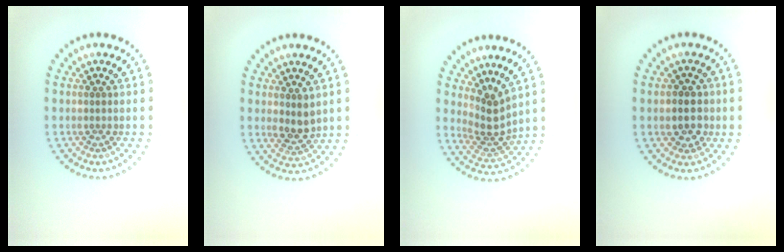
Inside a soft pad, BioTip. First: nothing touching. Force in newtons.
{"total": 2.4, "press": 2.1, "slide": 1.0}
{"total": 2.9, "press": 2.0, "slide": 2.2}
{"total": 2.7, "press": 2.6, "slide": 0.7}